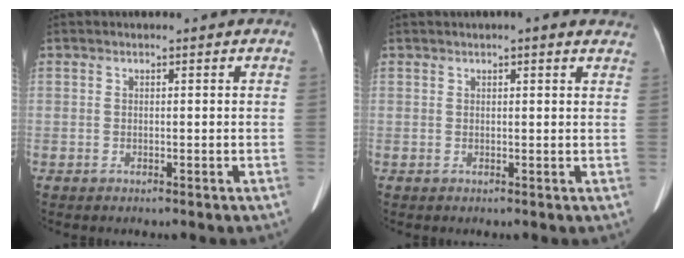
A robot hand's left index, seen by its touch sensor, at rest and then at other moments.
{"total": 4.1, "force": [3.2, 0.7, 2.5], "torque": [-0.022, 0.016, 0.027]}